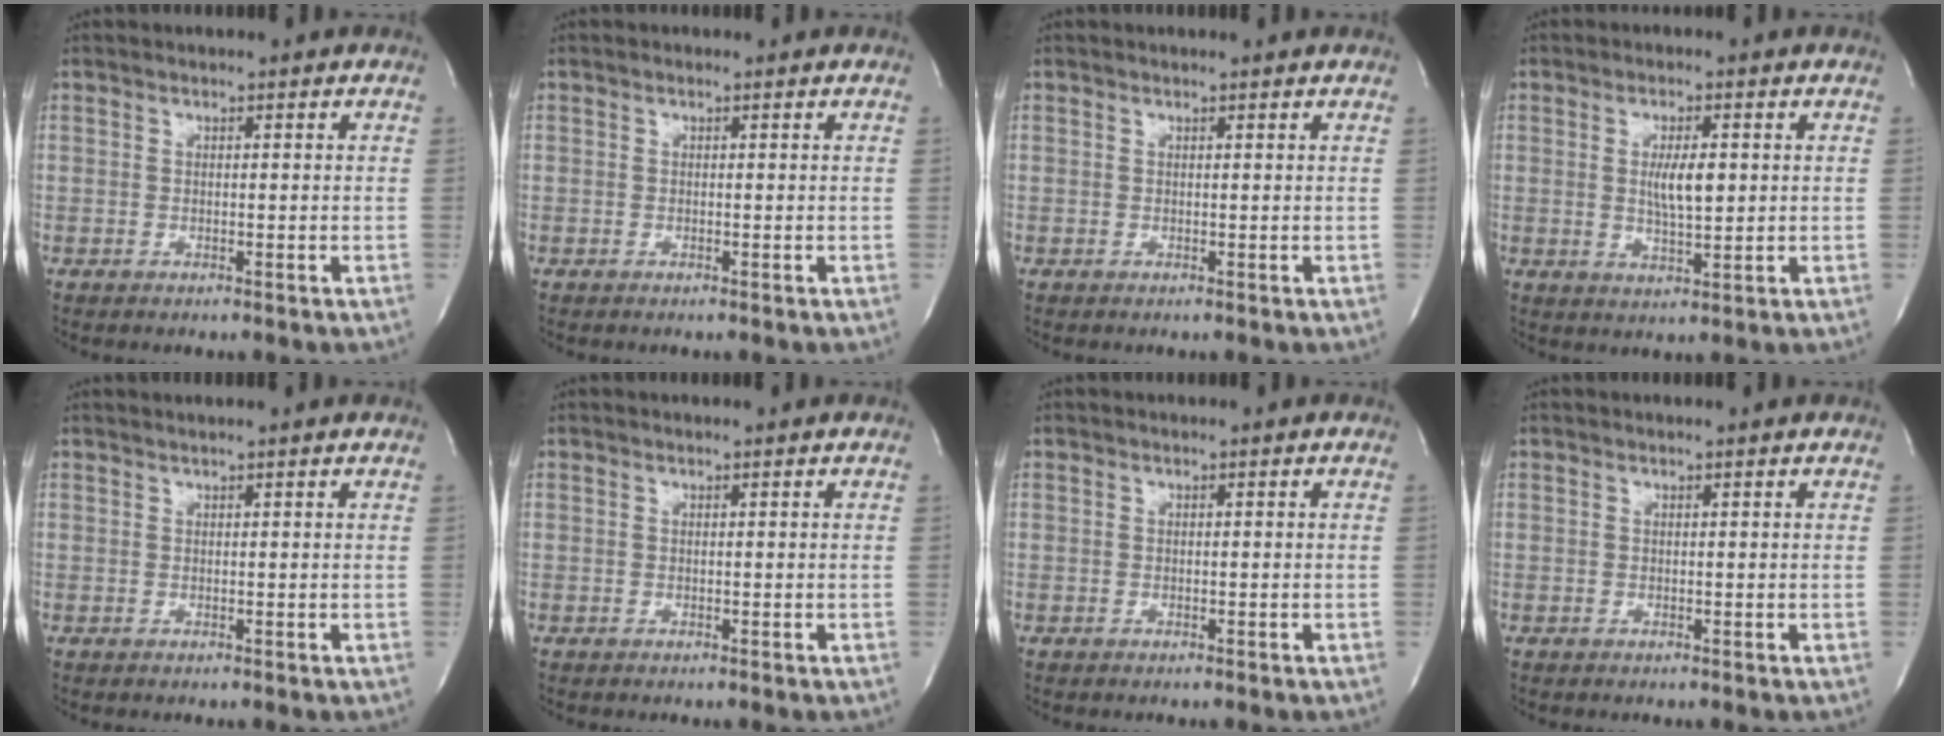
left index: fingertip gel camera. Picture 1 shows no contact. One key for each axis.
{"total": 0.0}
{"total": 1.9, "fx": 1.8, "fy": 0.0, "fz": 0.6, "tx": -0.012, "ty": 0.006, "tz": 0.016}
{"total": 4.6, "fx": 0.5, "fy": 1.0, "fz": 4.5, "tx": -0.081, "ty": -0.008, "tz": 0.010}
{"total": 1.6, "fx": 1.4, "fy": -0.5, "fz": 0.5, "tx": -0.011, "ty": 0.007, "tz": 0.023}
{"total": 0.8, "fx": 0.7, "fy": -0.1, "fz": 0.3, "tx": -0.010, "ty": 0.003, "tz": 0.008}
{"total": 0.0}
{"total": 1.4, "fx": 1.3, "fy": -0.1, "fz": 0.5, "tx": -0.011, "ty": 0.005, "tz": 0.013}